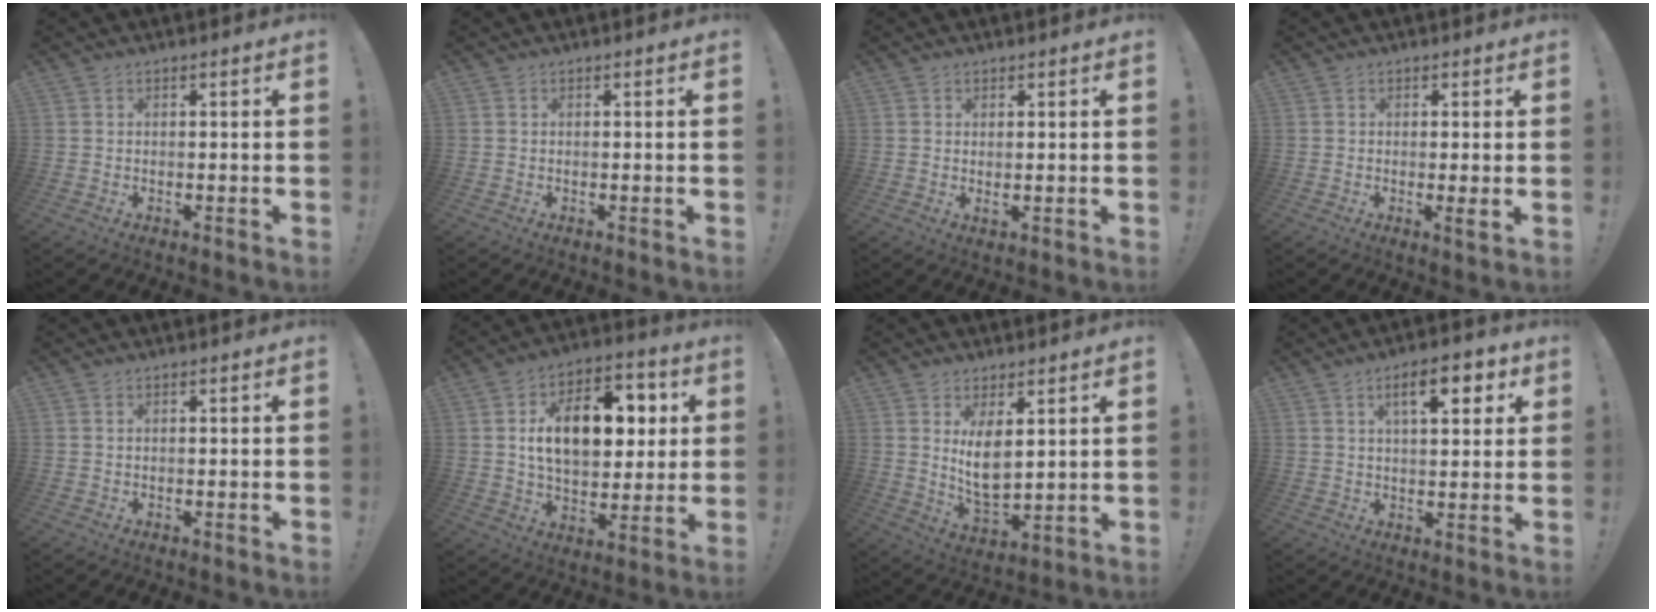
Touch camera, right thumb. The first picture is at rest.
{"total": 0.0}
{"total": 1.1, "force": [0.6, 0.5, 0.8], "torque": [-0.013, 0.000, 0.010]}
{"total": 2.7, "force": [0.1, -0.3, 2.6], "torque": [-0.029, -0.012, -0.001]}
{"total": 0.0}
{"total": 18.0, "force": [4.3, 11.2, 13.4], "torque": [-0.200, 0.001, 0.075]}
{"total": 9.2, "force": [3.7, 4.8, 6.9], "torque": [-0.126, -0.034, 0.070]}
{"total": 9.5, "force": [4.0, 3.5, 7.9], "torque": [-0.109, -0.008, 0.062]}